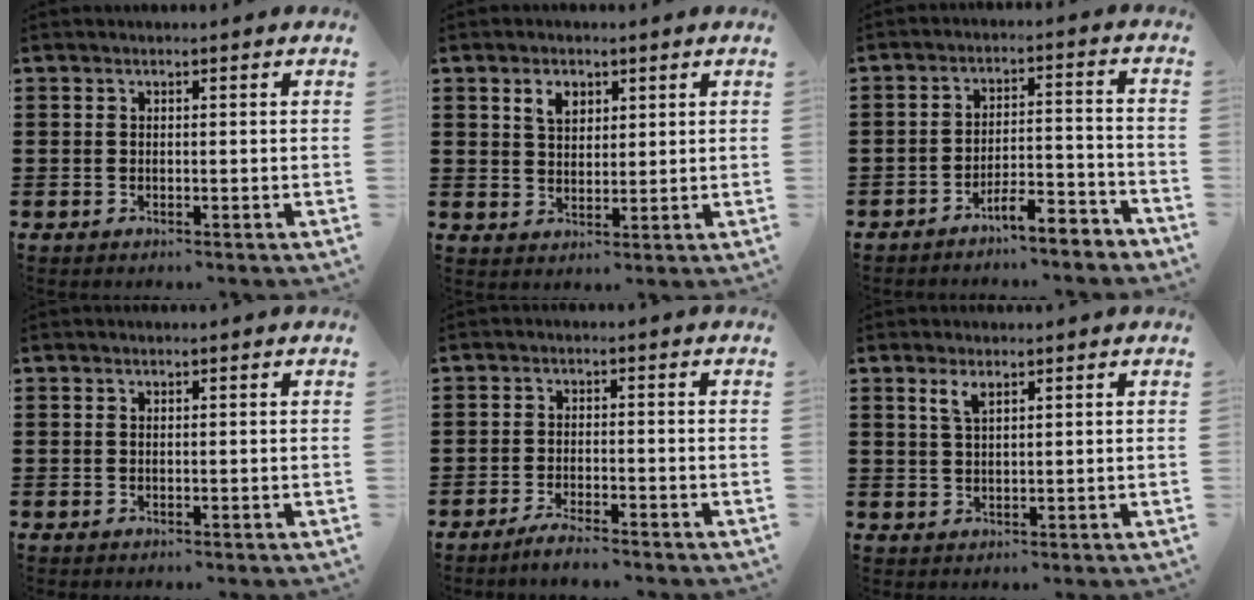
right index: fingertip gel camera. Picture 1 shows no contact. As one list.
[{"total": 3.5, "force": [1.9, 2.3, 1.8], "torque": [-0.045, 0.009, 0.034]}, {"total": 5.7, "force": [-5.2, 0.5, 2.3], "torque": [-0.040, 0.002, -0.102]}, {"total": 0.0}, {"total": 2.8, "force": [-2.6, -0.1, 0.9], "torque": [-0.016, 0.003, -0.052]}, {"total": 2.5, "force": [1.5, 0.8, 1.8], "torque": [-0.039, 0.004, 0.026]}]